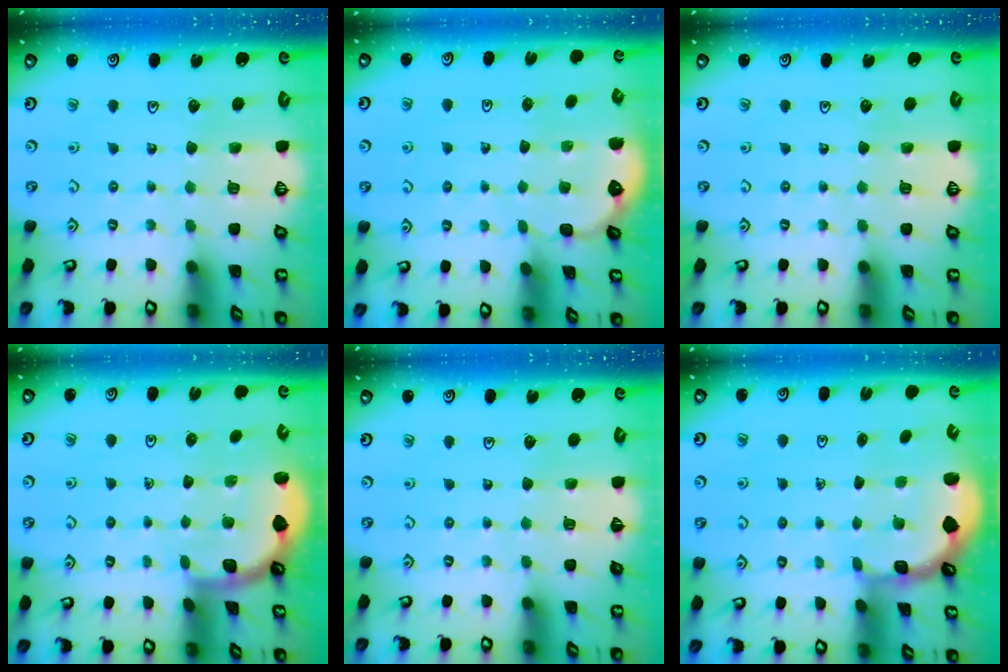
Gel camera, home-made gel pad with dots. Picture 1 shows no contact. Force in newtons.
{"total": 1.6, "press": 0.9, "slide": 1.3}
{"total": 0.0}
{"total": 1.9, "press": 1.9, "slide": 0.0}
{"total": 0.0}
{"total": 1.7, "press": 1.6, "slide": 0.5}